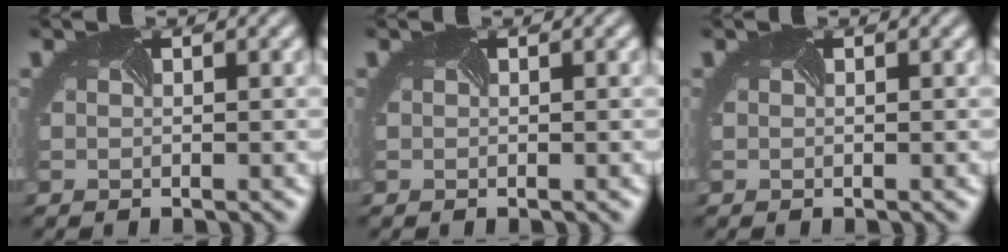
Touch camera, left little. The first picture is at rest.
{"total": 0.0}
{"total": 0.0}